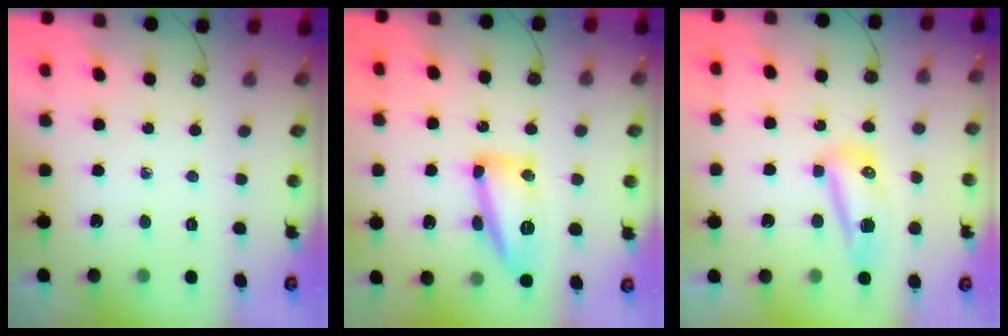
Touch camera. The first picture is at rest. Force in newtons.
{"total": 13.2, "press": 13.2, "slide": 1.3}
{"total": 8.7, "press": 8.4, "slide": 2.3}